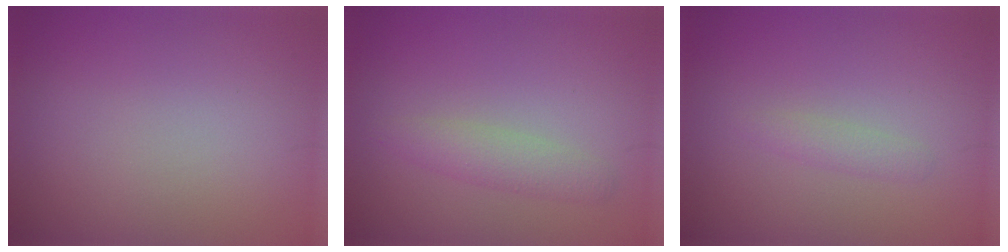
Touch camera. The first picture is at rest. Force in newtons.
{"total": 2.0, "press": 2.0, "slide": 0.1}
{"total": 1.1, "press": 1.1, "slide": 0.0}